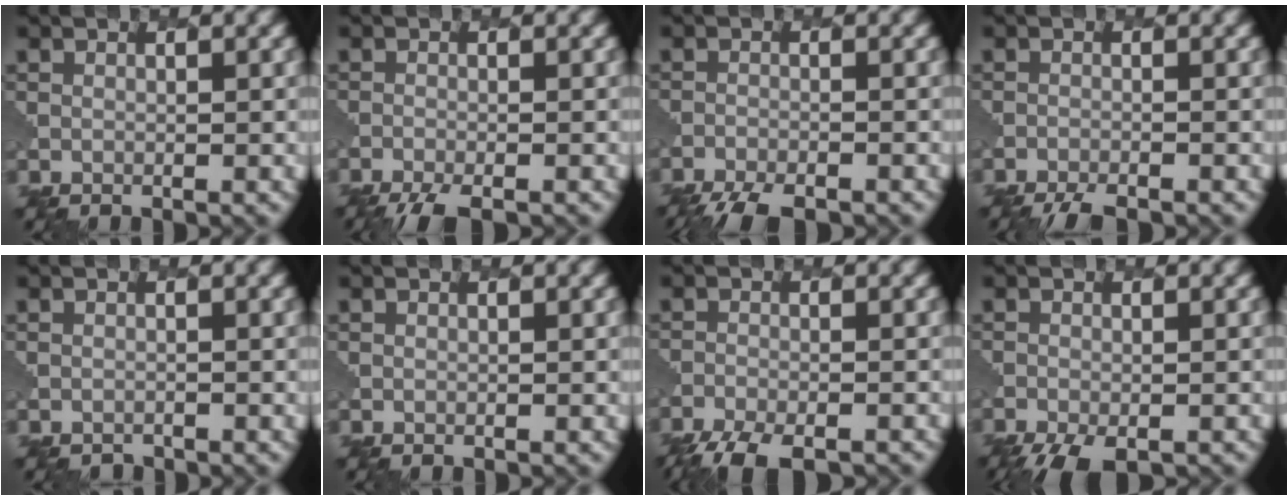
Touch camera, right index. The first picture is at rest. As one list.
[{"total": 3.7, "force": [-3.2, 0.5, 1.8], "torque": [-0.033, -0.013, -0.061]}, {"total": 5.5, "force": [-5.1, 1.0, 1.8], "torque": [-0.041, -0.019, -0.083]}, {"total": 3.5, "force": [-3.3, 0.4, 1.1], "torque": [-0.024, -0.012, -0.057]}, {"total": 1.0, "force": [-0.8, 0.3, -0.5], "torque": [0.007, -0.002, -0.015]}, {"total": 0.0}, {"total": 6.3, "force": [-5.6, 1.4, 2.5], "torque": [-0.050, -0.023, -0.093]}, {"total": 4.9, "force": [-3.8, 1.4, 2.7], "torque": [-0.046, -0.019, -0.064]}]